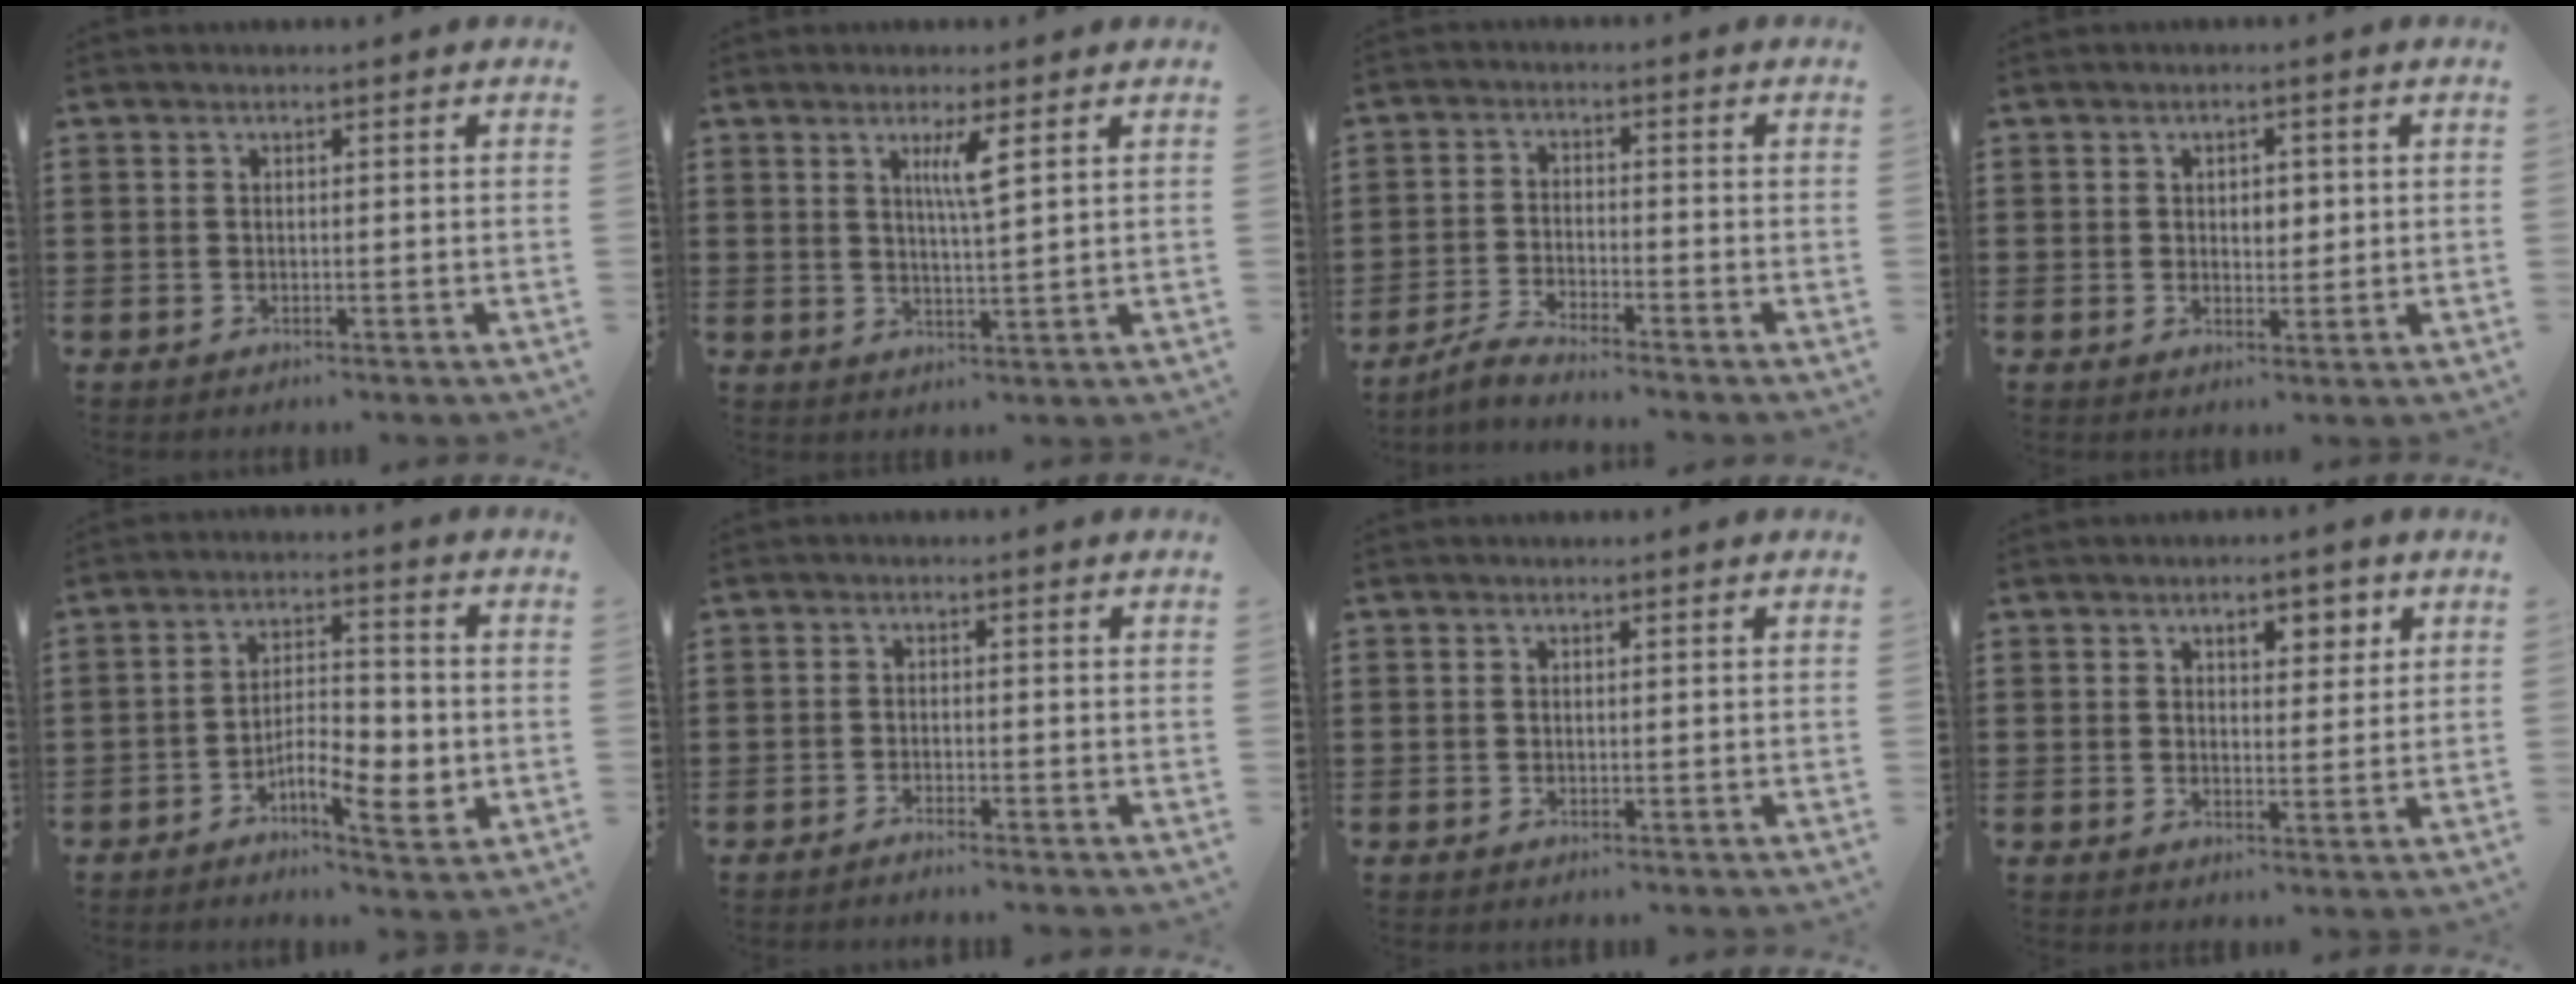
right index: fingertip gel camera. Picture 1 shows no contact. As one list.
[{"total": 3.8, "force": [1.8, 0.1, 3.4], "torque": [-0.072, -0.001, 0.027]}, {"total": 3.4, "force": [-3.3, -0.1, 0.8], "torque": [-0.032, -0.002, -0.070]}, {"total": 2.4, "force": [0.3, 1.6, 1.7], "torque": [-0.028, 0.007, 0.001]}, {"total": 7.4, "force": [-3.0, 2.7, 6.2], "torque": [-0.112, 0.004, -0.054]}, {"total": 1.4, "force": [-1.4, -0.1, 0.1], "torque": [-0.003, 0.001, -0.027]}, {"total": 0.0}, {"total": 4.0, "force": [2.1, 2.0, 2.7], "torque": [-0.037, 0.001, 0.029]}]